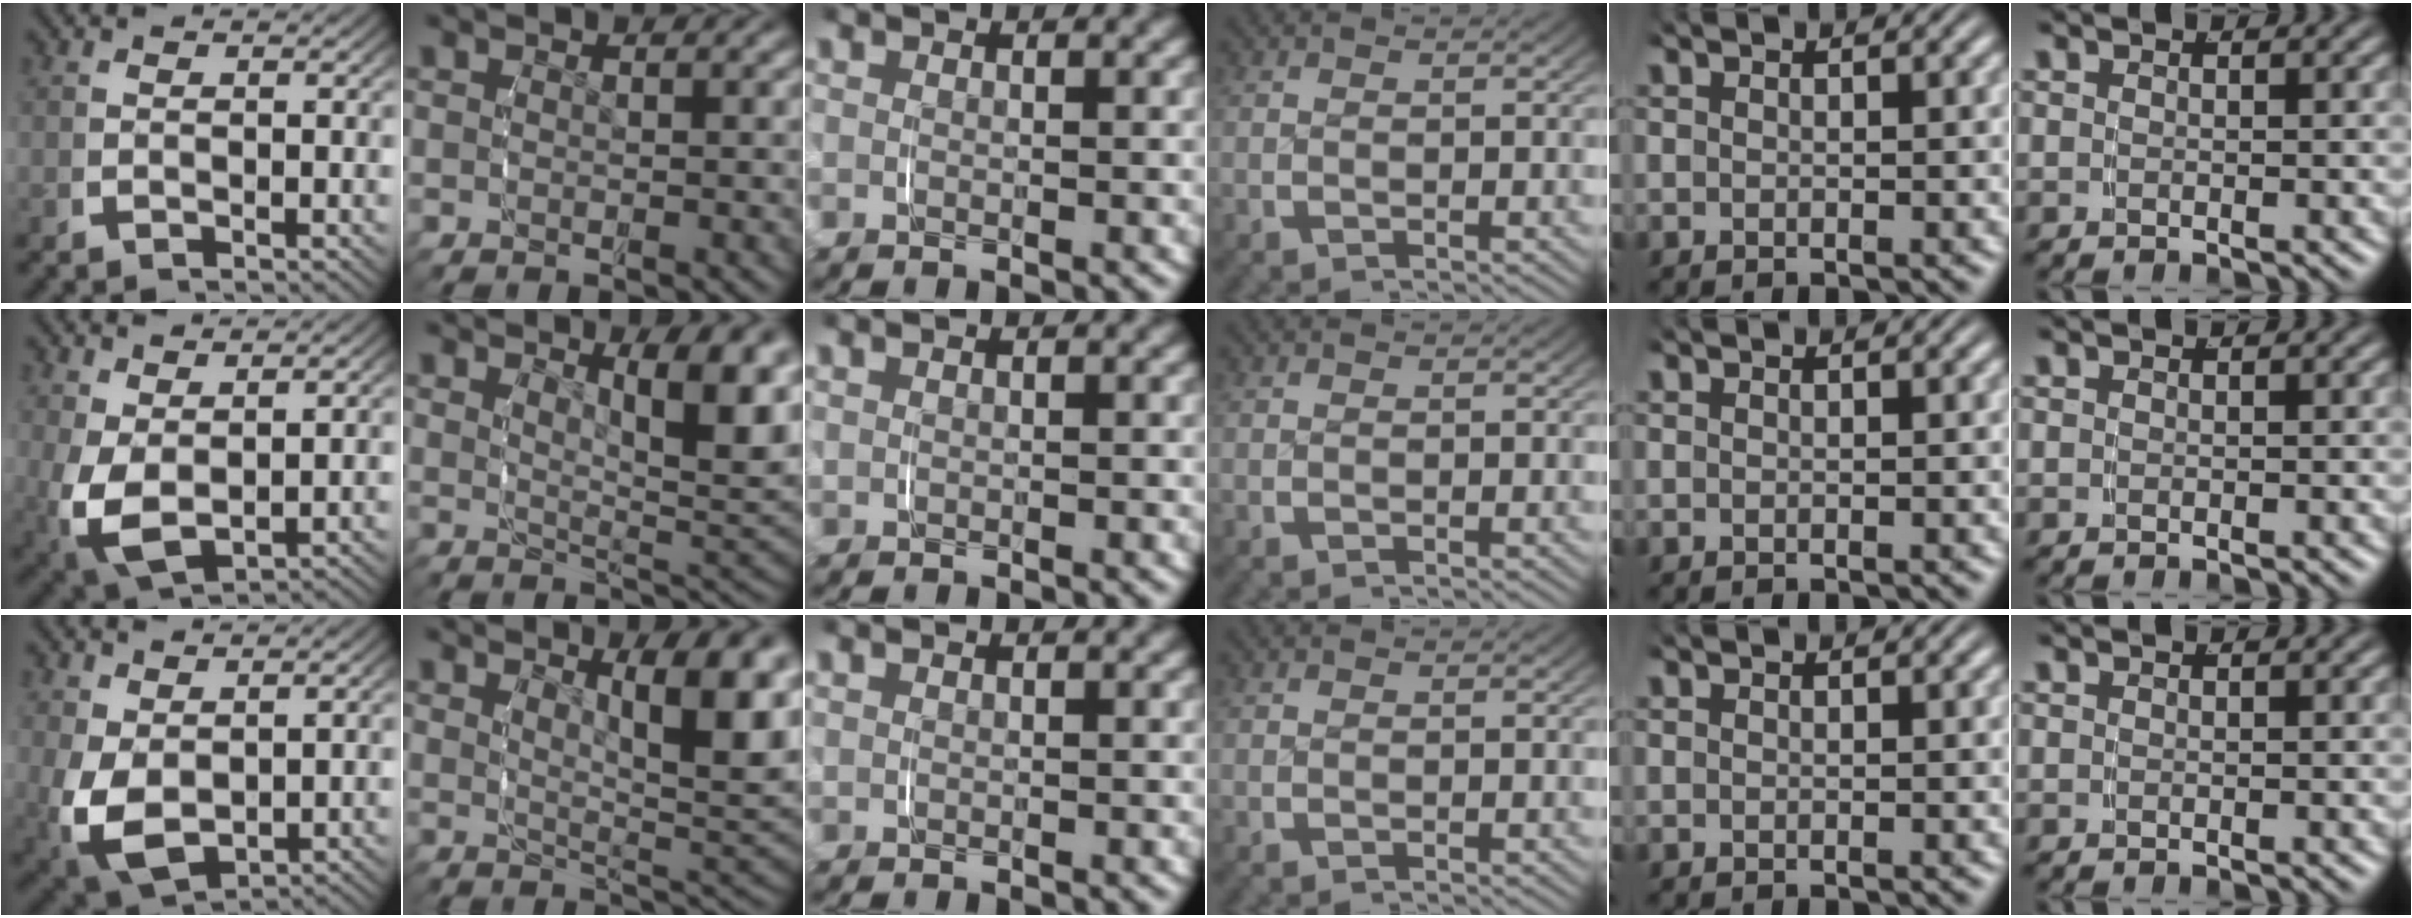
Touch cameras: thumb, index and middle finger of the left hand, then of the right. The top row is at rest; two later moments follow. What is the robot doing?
{"motion": "grasp_and_lifting", "object": "paper towel"}